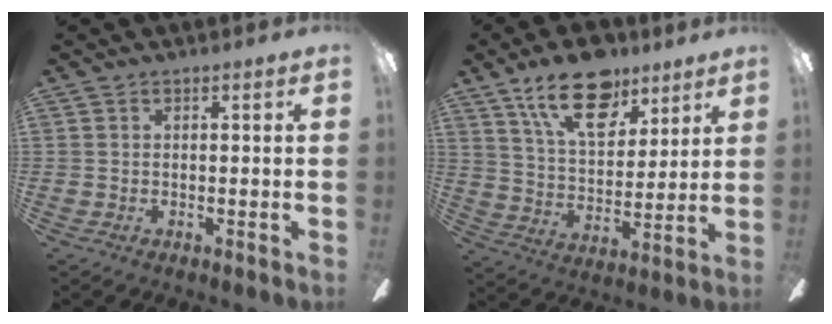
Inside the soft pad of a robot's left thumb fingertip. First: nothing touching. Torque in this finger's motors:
{"motor_torque": [2.22, 1.67, 1.44, -1.32, 0.44]}